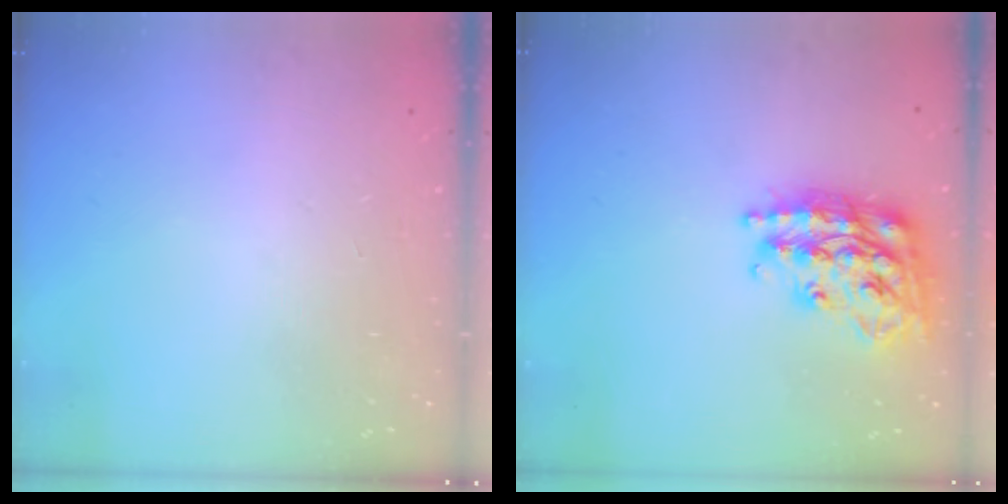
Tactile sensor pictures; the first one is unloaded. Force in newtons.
{"total": 22.0, "press": 21.9, "slide": 1.4}